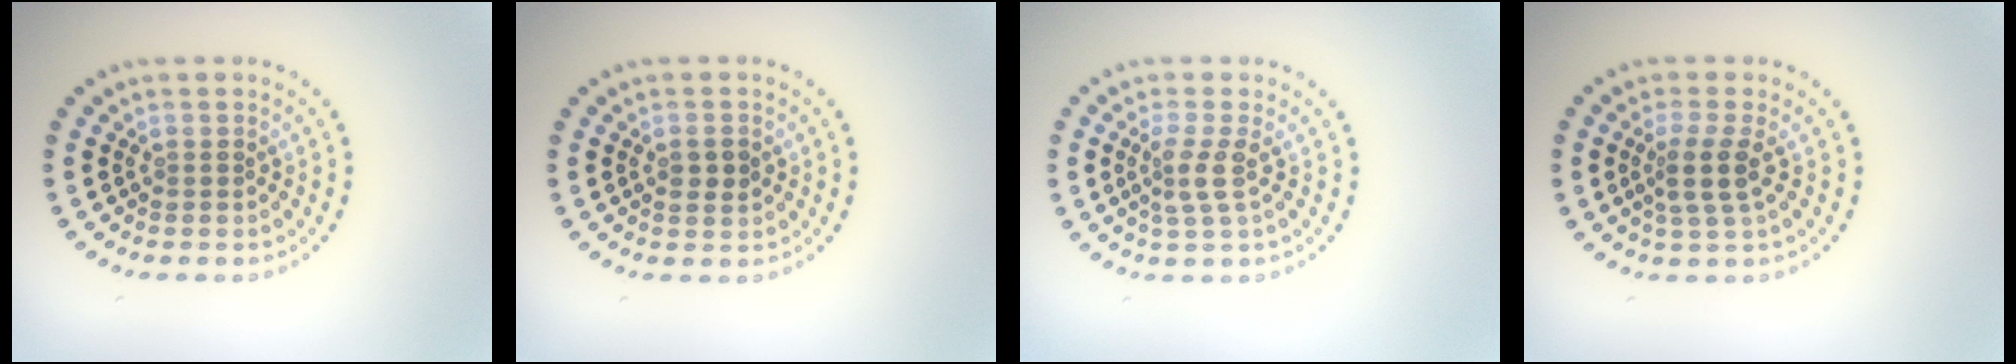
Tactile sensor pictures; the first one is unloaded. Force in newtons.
{"total": 1.6, "press": 1.6, "slide": 0.1}
{"total": 2.4, "press": 1.8, "slide": 1.6}
{"total": 2.5, "press": 1.9, "slide": 1.6}